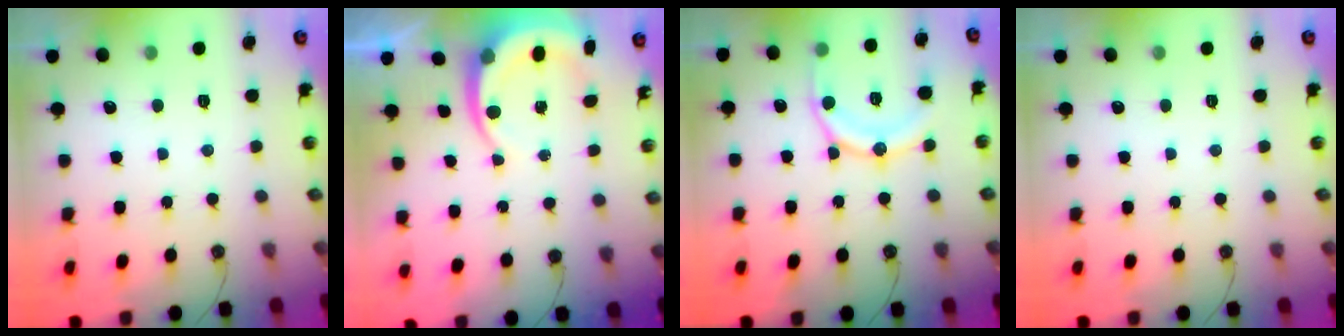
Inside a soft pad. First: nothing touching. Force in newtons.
{"total": 7.7, "press": 7.5, "slide": 1.8}
{"total": 14.6, "press": 14.5, "slide": 1.6}
{"total": 0.0}